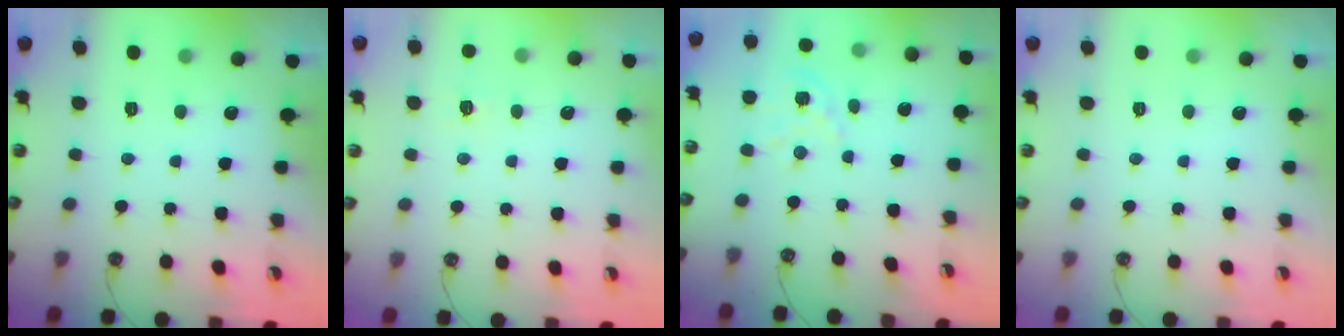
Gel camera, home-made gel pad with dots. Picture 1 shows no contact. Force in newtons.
{"total": 5.6, "press": 5.6, "slide": 0.6}
{"total": 3.5, "press": 3.5, "slide": 0.2}
{"total": 0.0}